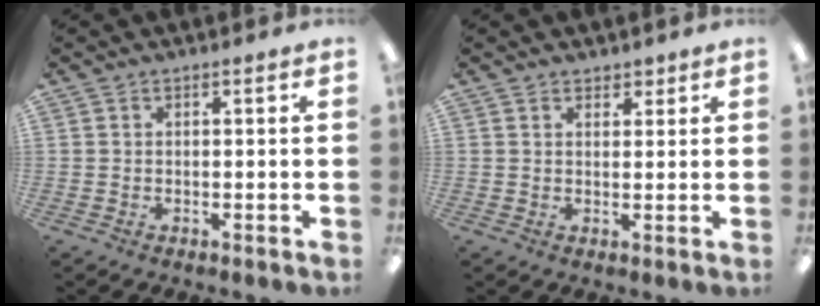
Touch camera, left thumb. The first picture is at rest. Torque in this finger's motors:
{"motor_torque": [0.06, -0.04, -0.37, 0.16, -0.05]}